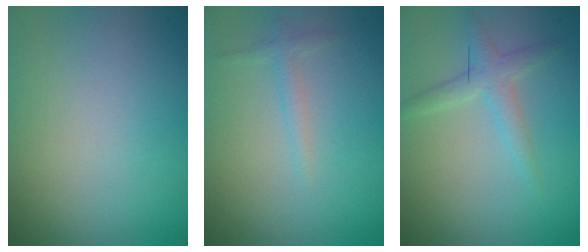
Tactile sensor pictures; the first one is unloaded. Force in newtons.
{"total": 1.1, "press": 1.1, "slide": 0.0}
{"total": 2.1, "press": 2.1, "slide": 0.1}